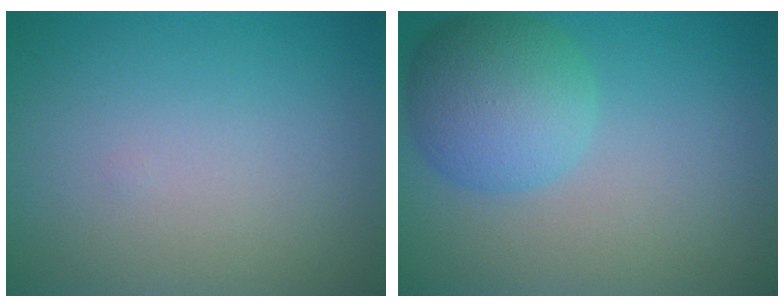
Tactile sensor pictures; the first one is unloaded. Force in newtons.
{"total": 5.6, "press": 5.6, "slide": 0.2}